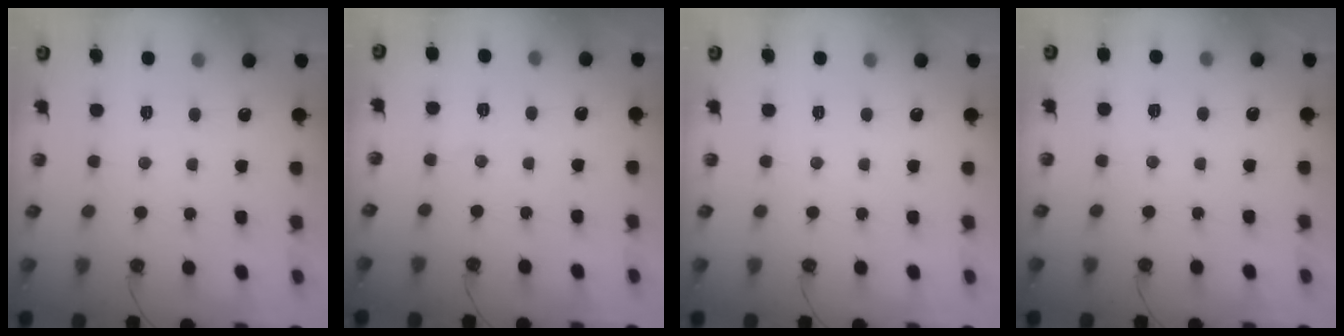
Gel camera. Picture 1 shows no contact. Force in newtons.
{"total": 3.4, "press": 3.0, "slide": 1.6}
{"total": 0.0}
{"total": 1.4, "press": 1.4, "slide": 0.5}